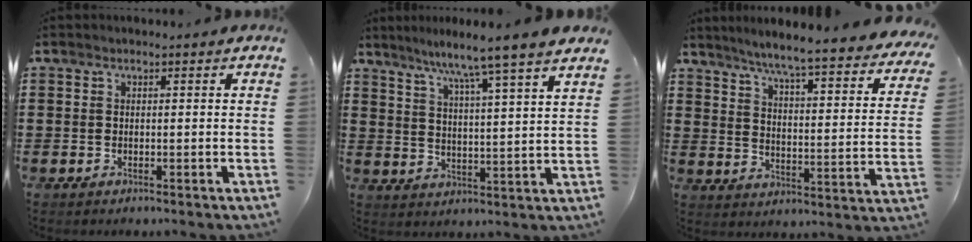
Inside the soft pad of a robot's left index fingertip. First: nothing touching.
{"total": 6.6, "force": [5.7, -1.6, 2.9], "torque": [-0.079, -0.039, 0.089]}
{"total": 5.3, "force": [4.5, -0.8, 2.5], "torque": [-0.064, -0.046, 0.064]}